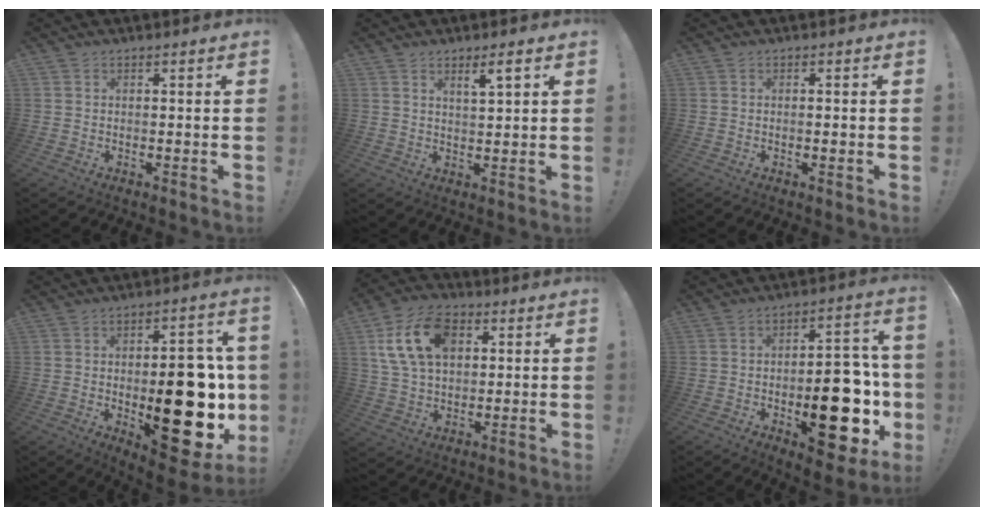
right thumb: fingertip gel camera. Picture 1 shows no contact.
{"total": 4.4, "force": [2.6, 0.6, 3.5], "torque": [-0.049, -0.012, 0.038]}
{"total": 0.6, "force": [-0.3, 0.1, 0.5], "torque": [-0.008, -0.001, -0.005]}
{"total": 25.6, "force": [-2.7, 12.0, 22.4], "torque": [-0.288, -0.003, -0.019]}
{"total": 16.6, "force": [5.5, 11.1, 11.0], "torque": [-0.194, -0.009, 0.103]}
{"total": 21.7, "force": [-5.2, 10.3, 18.3], "torque": [-0.237, 0.028, -0.063]}